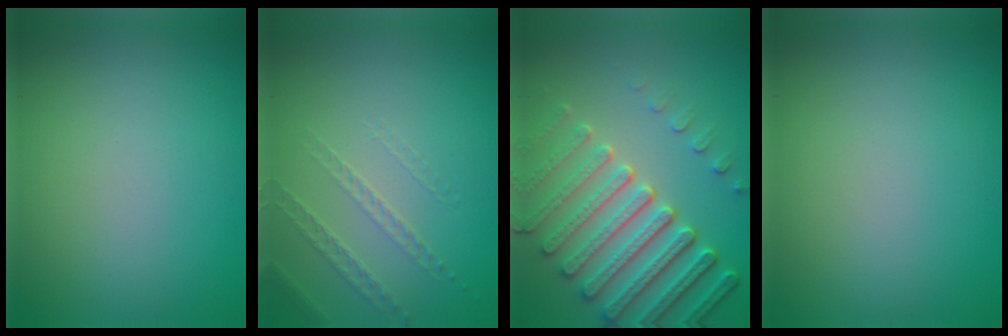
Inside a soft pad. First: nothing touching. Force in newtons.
{"total": 1.3, "press": 0.9, "slide": 0.9}
{"total": 7.8, "press": 5.8, "slide": 5.3}
{"total": 0.0}